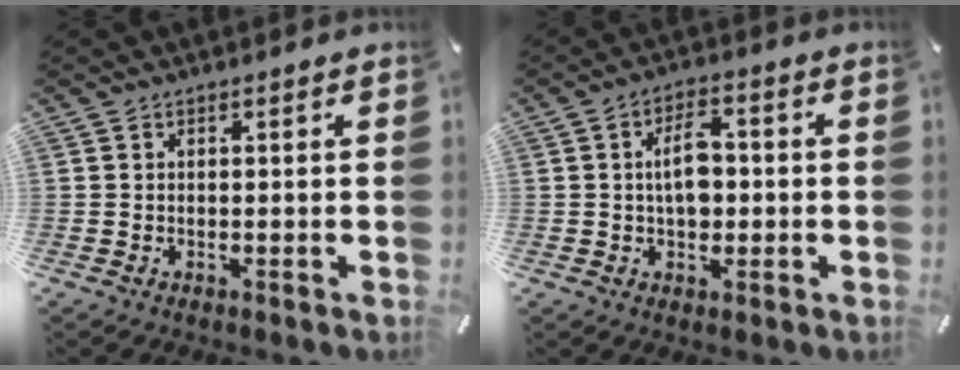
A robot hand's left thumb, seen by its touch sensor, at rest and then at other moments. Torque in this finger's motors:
{"motor_torque": [0.97, 1.82, 0.47, -0.38, 0.25]}